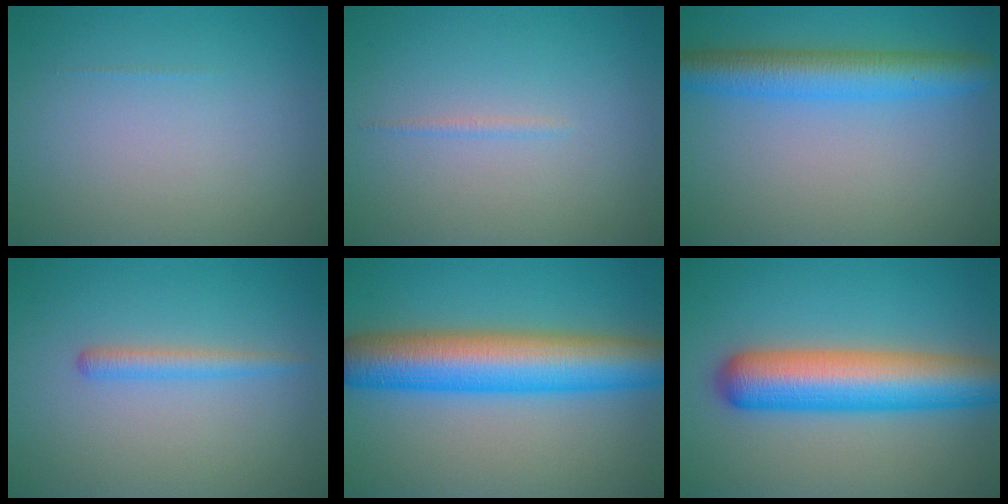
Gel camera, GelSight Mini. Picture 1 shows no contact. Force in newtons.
{"total": 0.6, "press": 0.6, "slide": 0.1}
{"total": 5.5, "press": 5.5, "slide": 0.2}
{"total": 1.7, "press": 1.7, "slide": 0.2}
{"total": 10.2, "press": 10.2, "slide": 0.1}
{"total": 9.1, "press": 9.1, "slide": 0.2}